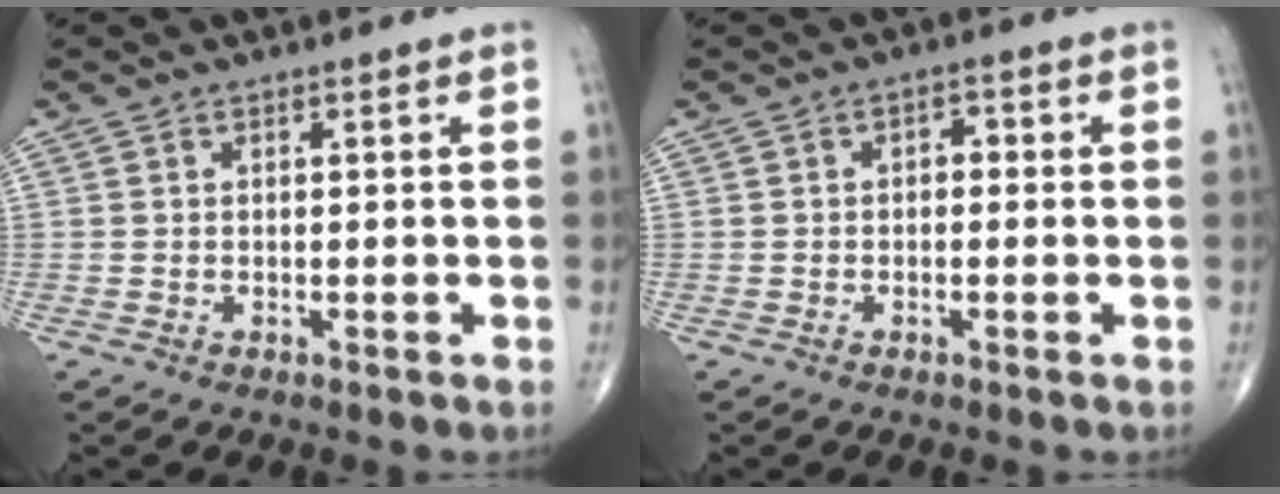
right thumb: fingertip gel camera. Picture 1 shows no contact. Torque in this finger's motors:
{"motor_torque": [0.19, -0.36, 0.14, 0.20, 0.03]}